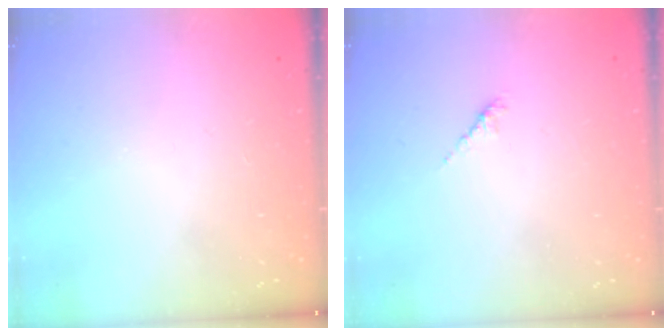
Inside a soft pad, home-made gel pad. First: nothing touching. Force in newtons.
{"total": 2.6, "press": 2.4, "slide": 0.7}